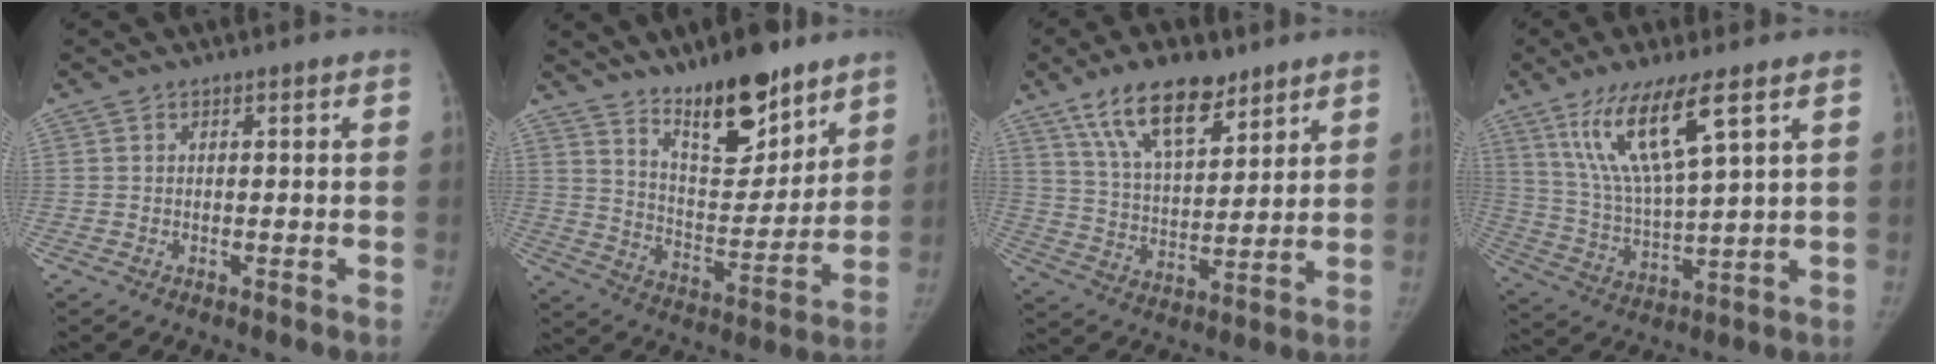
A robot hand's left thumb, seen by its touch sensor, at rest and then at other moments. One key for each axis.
{"total": 16.1, "fx": 11.9, "fy": 5.7, "fz": 9.2, "tx": -0.097, "ty": -0.090, "tz": 0.201}
{"total": 14.5, "fx": 9.5, "fy": 6.4, "fz": 8.9, "tx": -0.120, "ty": -0.044, "tz": 0.171}
{"total": 14.2, "fx": 7.6, "fy": 2.6, "fz": 11.7, "tx": -0.238, "ty": -0.035, "tz": 0.155}